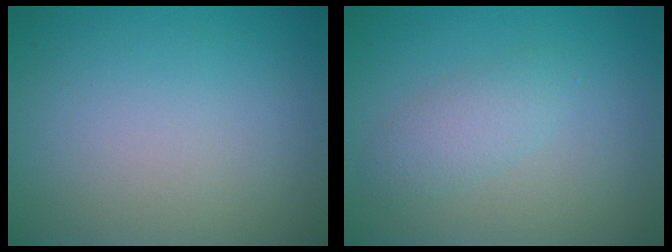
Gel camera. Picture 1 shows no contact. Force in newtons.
{"total": 2.2, "press": 2.2, "slide": 0.0}